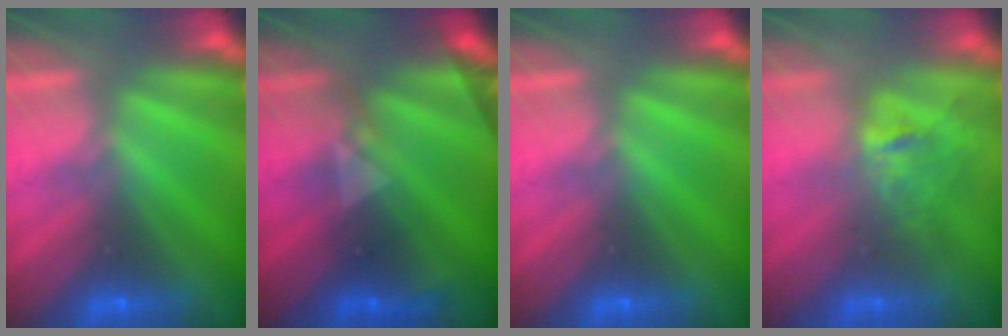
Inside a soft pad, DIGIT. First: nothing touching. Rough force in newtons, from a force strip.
{"total": 2.5}
{"total": 0.0}
{"total": 2.7}